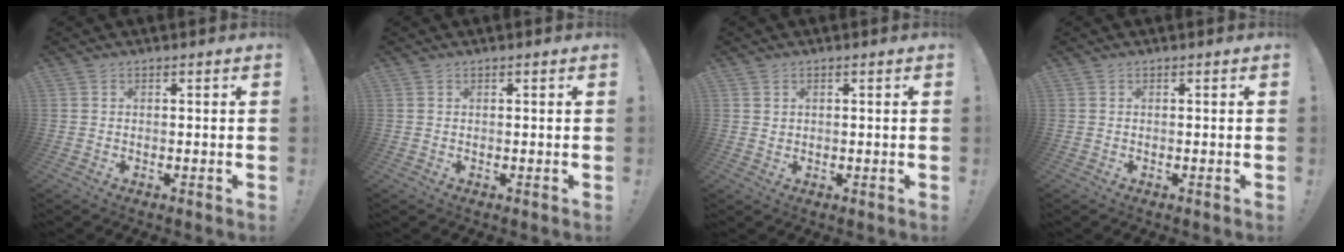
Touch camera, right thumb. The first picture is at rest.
{"total": 0.0}
{"total": 1.2, "force": [0.7, 0.9, 0.3], "torque": [0.001, -0.001, 0.012]}
{"total": 0.0}